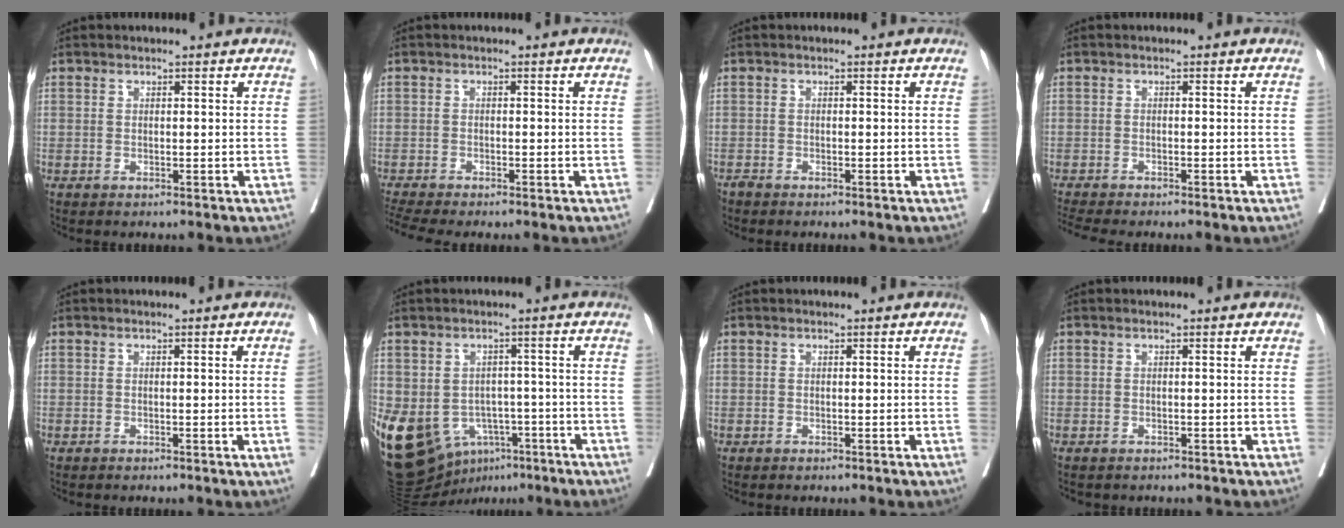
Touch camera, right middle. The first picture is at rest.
{"total": 4.0, "force": [-3.6, -0.4, 1.7], "torque": [-0.033, -0.010, -0.065]}
{"total": 0.7, "force": [-0.7, 0.0, 0.1], "torque": [-0.007, -0.002, -0.017]}
{"total": 3.9, "force": [-3.6, -0.3, 1.5], "torque": [-0.025, -0.010, -0.061]}
{"total": 1.1, "force": [-0.3, -0.3, 1.0], "torque": [-0.010, 0.001, -0.005]}
{"total": 14.9, "force": [-6.7, 10.9, 7.5], "torque": [-0.155, 0.013, -0.092]}
{"total": 0.0}
{"total": 1.7, "force": [-1.5, 0.7, 0.4], "torque": [-0.013, -0.002, -0.019]}